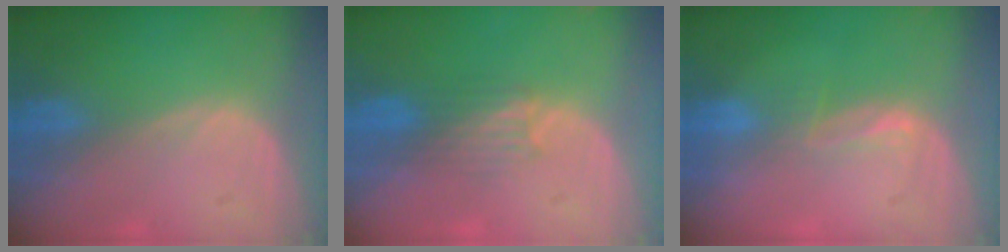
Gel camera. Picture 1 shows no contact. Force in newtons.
{"total": 3.4, "press": 3.3, "slide": 0.5}
{"total": 2.6, "press": 2.0, "slide": 1.6}